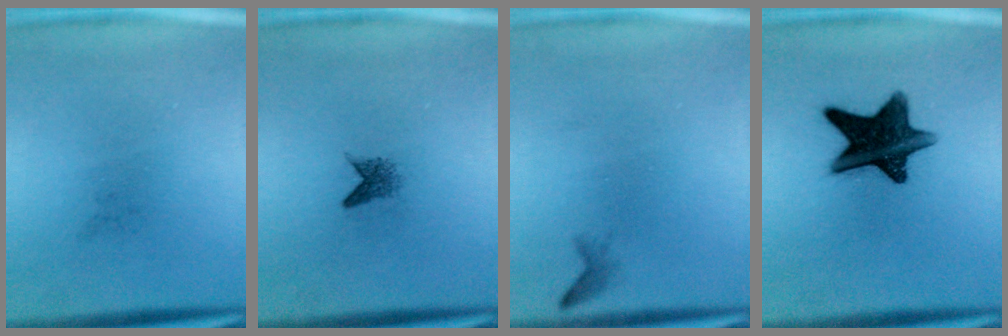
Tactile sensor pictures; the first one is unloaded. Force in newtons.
{"total": 1.6}
{"total": 0.7}
{"total": 13.5}